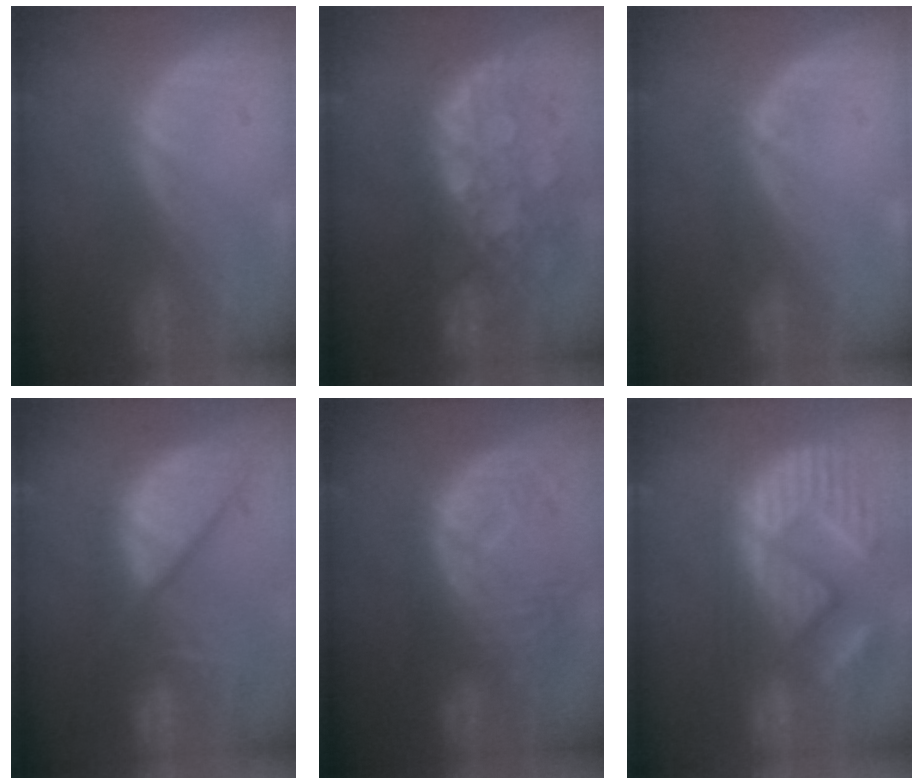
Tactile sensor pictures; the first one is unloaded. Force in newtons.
{"total": 11.2, "press": 9.8, "slide": 5.5}
{"total": 1.1, "press": 1.1, "slide": 0.2}
{"total": 12.6, "press": 10.3, "slide": 7.2}
{"total": 10.8, "press": 9.6, "slide": 5.0}
{"total": 14.0, "press": 12.1, "slide": 7.1}